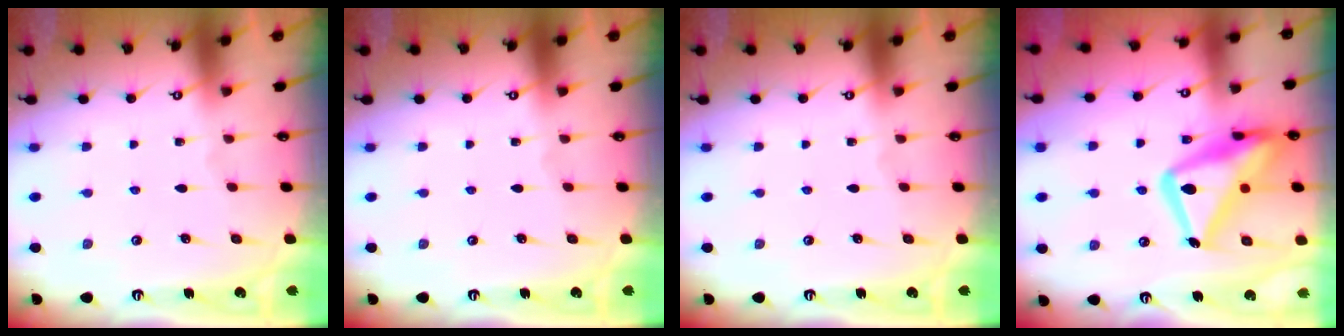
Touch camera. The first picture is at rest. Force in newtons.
{"total": 0.0}
{"total": 0.0}
{"total": 22.0, "press": 21.9, "slide": 1.9}